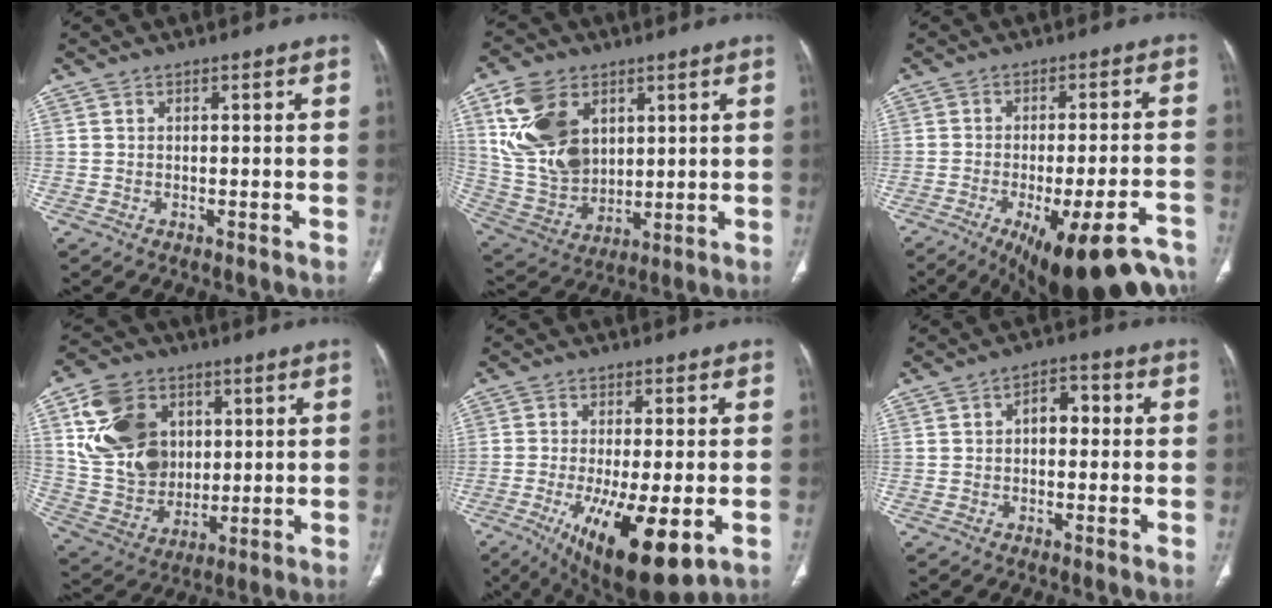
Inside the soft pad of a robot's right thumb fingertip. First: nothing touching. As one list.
[{"total": 16.6, "force": [5.9, 11.6, 10.4], "torque": [-0.176, -0.018, 0.131]}, {"total": 21.1, "force": [-15.4, 5.2, 13.5], "torque": [-0.133, 0.043, -0.205]}, {"total": 18.0, "force": [4.9, 14.1, 10.1], "torque": [-0.160, -0.007, 0.101]}, {"total": 15.8, "force": [-5.4, 4.8, 14.0], "torque": [-0.232, -0.023, -0.072]}, {"total": 5.0, "force": [0.2, 3.2, 3.8], "torque": [-0.037, 0.020, -0.006]}]